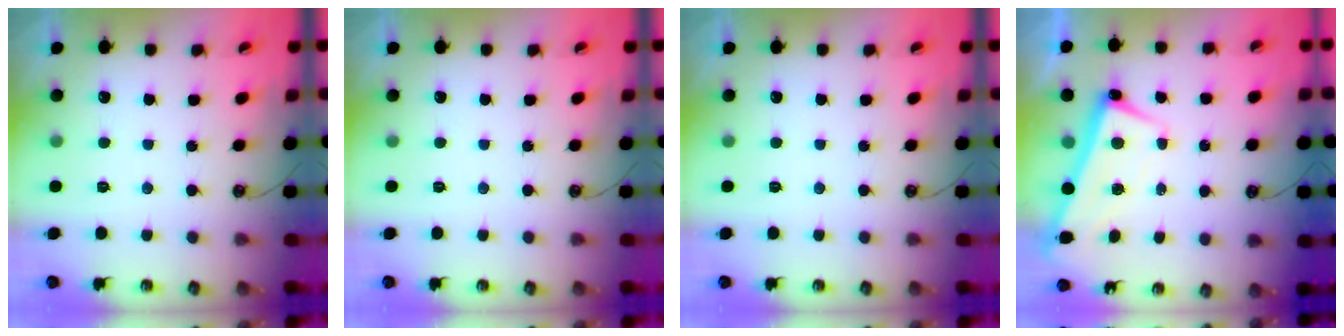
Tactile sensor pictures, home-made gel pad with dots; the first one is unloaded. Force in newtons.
{"total": 0.0}
{"total": 0.0}
{"total": 2.6, "press": 2.5, "slide": 0.7}